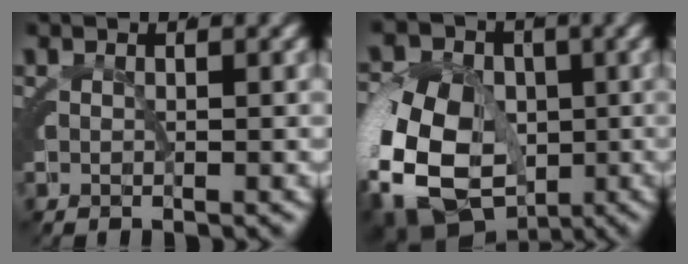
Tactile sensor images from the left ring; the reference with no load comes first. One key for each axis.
{"total": 13.8, "fx": -4.5, "fy": 11.4, "fz": 6.4, "tx": -0.140, "ty": -0.062, "tz": -0.065}